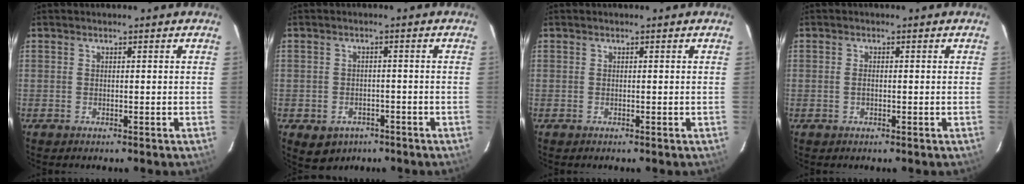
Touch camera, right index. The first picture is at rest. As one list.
[{"total": 5.7, "force": [-3.2, 4.4, 1.8], "torque": [-0.040, 0.005, -0.033]}, {"total": 0.0}, {"total": 1.2, "force": [-0.2, 0.6, 1.0], "torque": [-0.021, 0.001, -0.004]}]